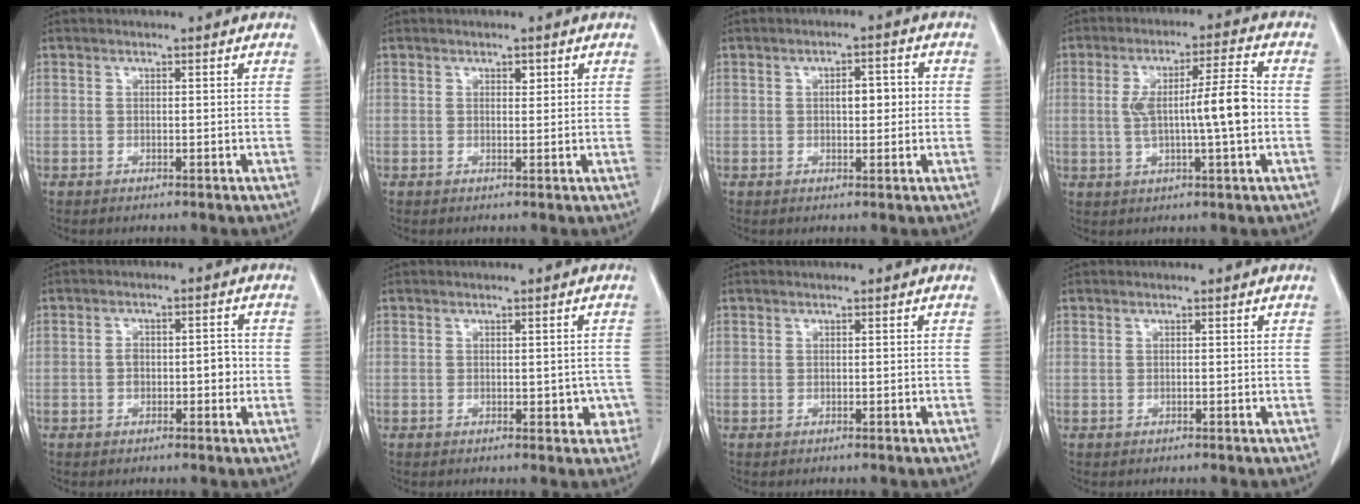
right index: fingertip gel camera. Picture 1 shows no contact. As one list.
[{"total": 0.9, "force": [0.5, 0.5, 0.6], "torque": [-0.007, -0.003, 0.006]}, {"total": 3.6, "force": [0.3, 1.4, 3.3], "torque": [-0.052, 0.010, 0.005]}, {"total": 10.0, "force": [-0.5, 0.6, 9.9], "torque": [-0.171, 0.016, -0.009]}, {"total": 4.0, "force": [-0.7, 2.1, 3.4], "torque": [-0.048, 0.017, -0.007]}, {"total": 3.1, "force": [-0.6, 1.9, 2.4], "torque": [-0.014, 0.009, 0.000]}, {"total": 0.0}, {"total": 0.0}]